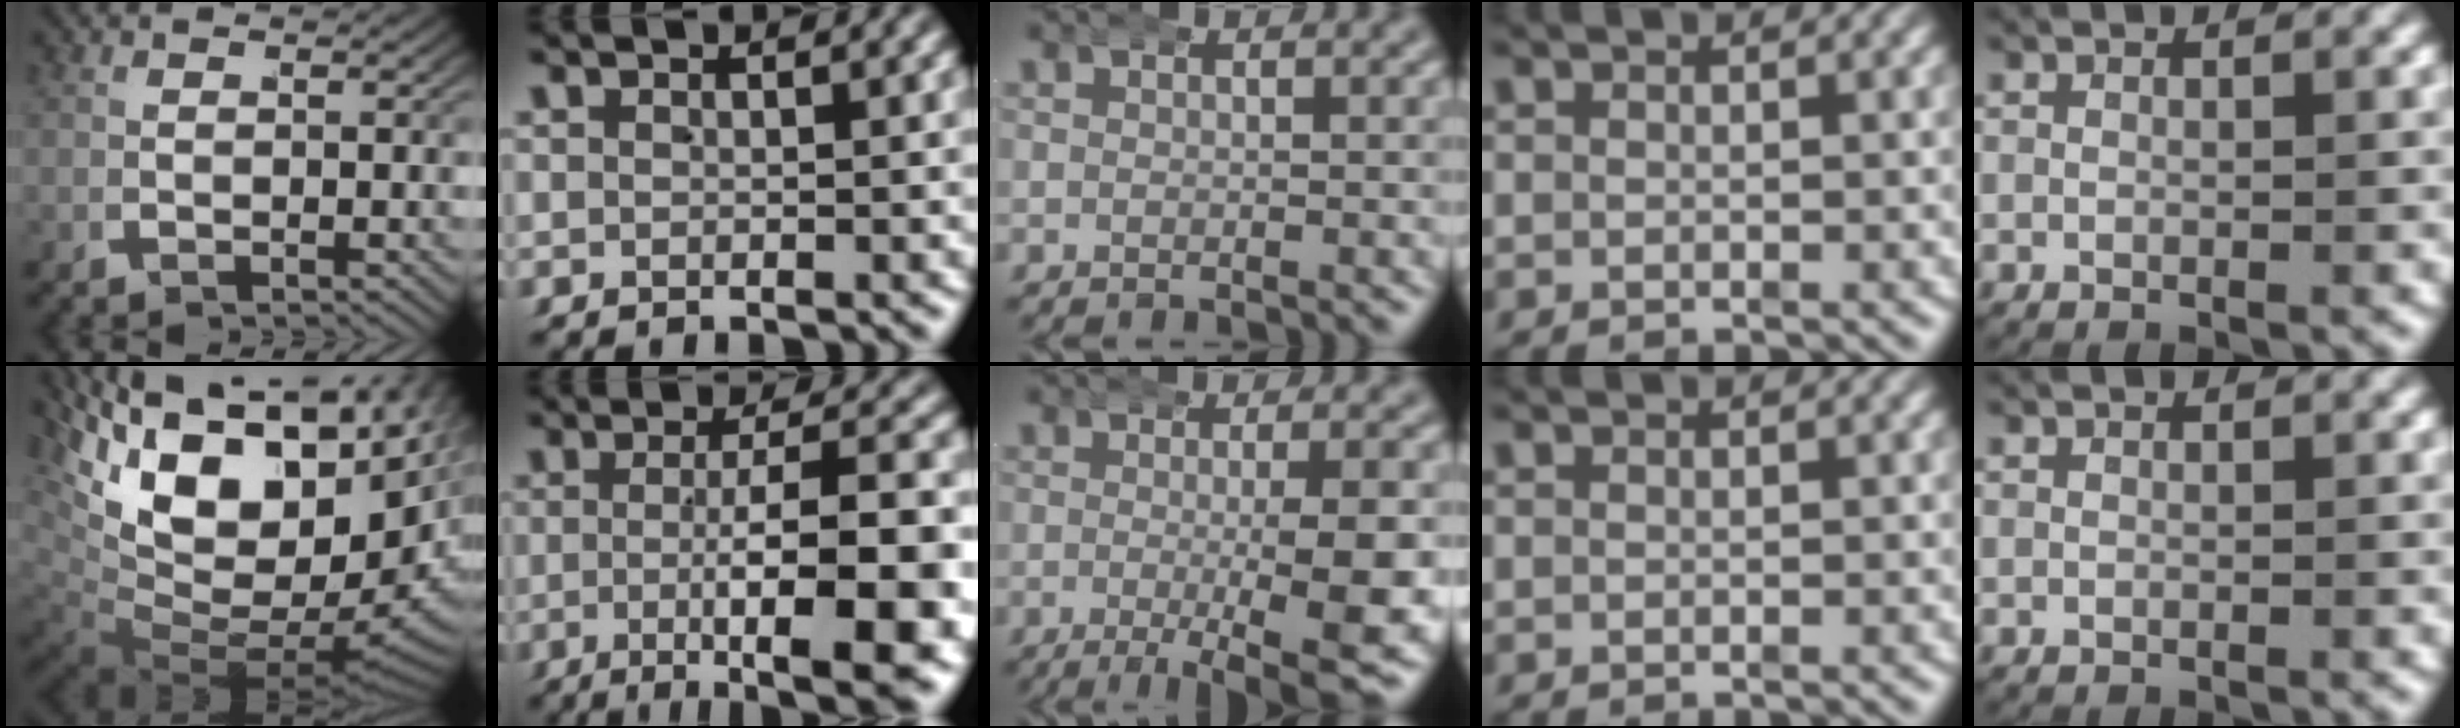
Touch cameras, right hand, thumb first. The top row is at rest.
{"thumb": {"total": 21.7, "force": [1.6, 13.4, 17.0], "torque": [-0.320, -0.055, 0.058]}, "index": {"total": 10.2, "force": [-3.5, 1.7, 9.5], "torque": [-0.128, -0.002, -0.051]}, "middle": {"total": 9.1, "force": [-4.3, 2.1, 7.8], "torque": [-0.108, -0.021, -0.057]}}